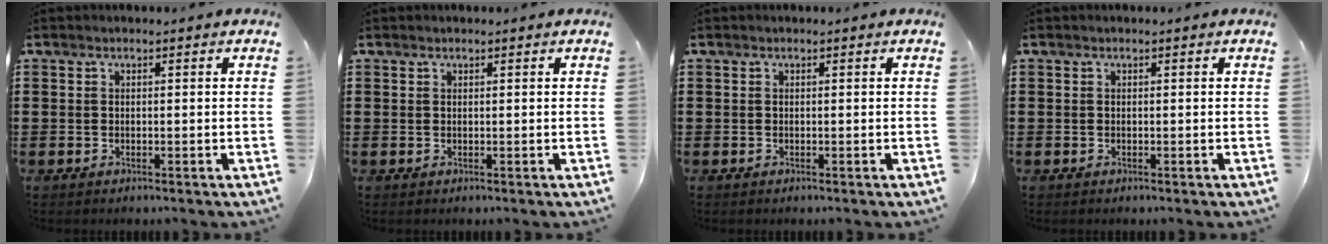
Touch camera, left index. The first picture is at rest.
{"total": 0.0}
{"total": 0.0}
{"total": 0.0}